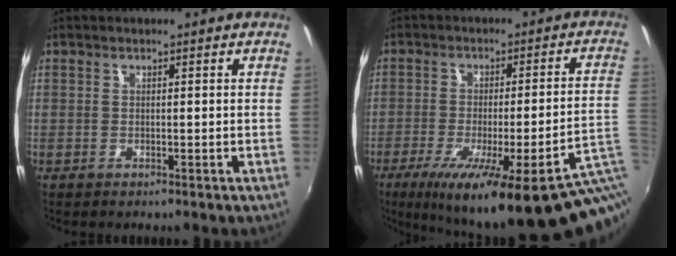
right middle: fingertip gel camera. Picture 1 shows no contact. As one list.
[{"total": 24.1, "force": [-12.8, 3.1, 20.2], "torque": [-0.296, -0.061, -0.165]}]